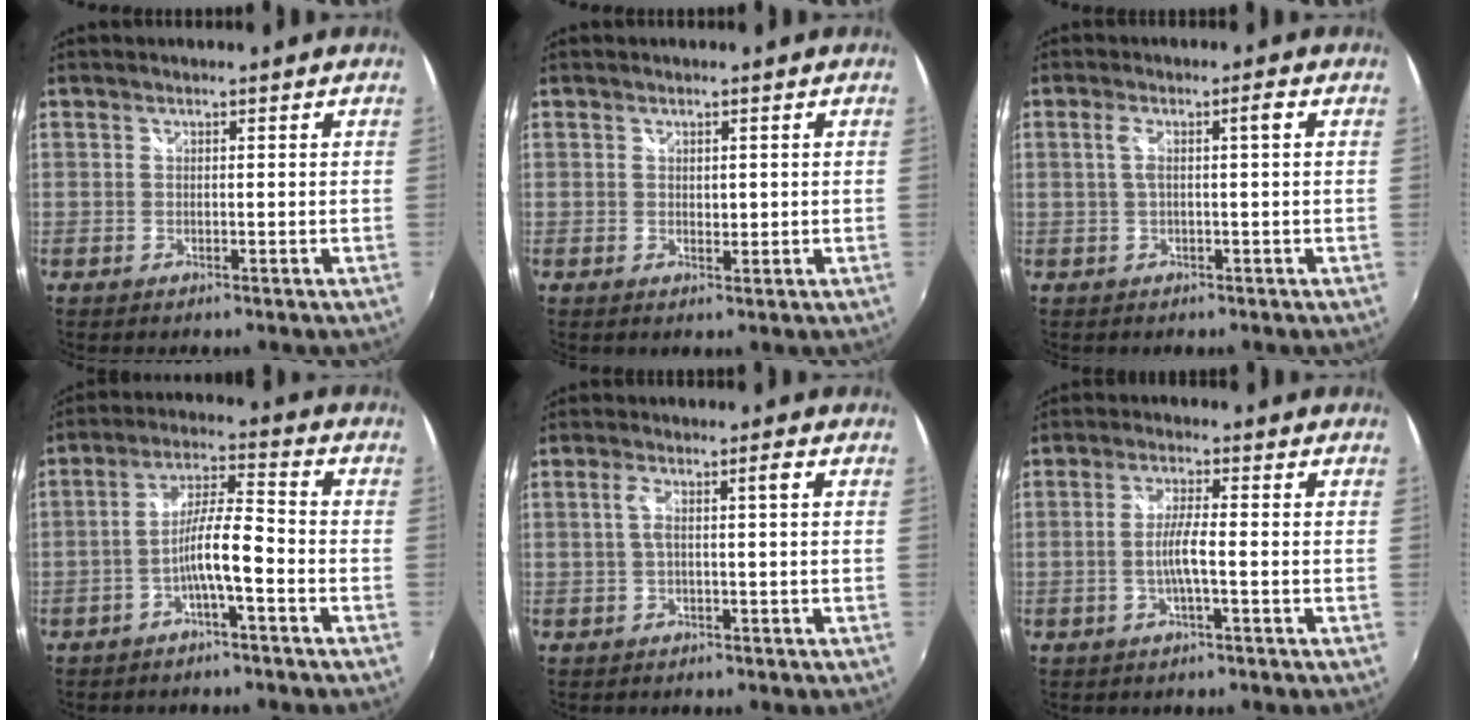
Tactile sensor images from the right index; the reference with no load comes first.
{"total": 1.0, "force": [0.2, 0.7, 0.6], "torque": [-0.008, 0.000, 0.003]}
{"total": 3.0, "force": [0.0, -0.1, 3.0], "torque": [-0.054, 0.006, 0.004]}
{"total": 6.9, "force": [-3.3, 0.7, 6.0], "torque": [-0.123, 0.014, -0.058]}
{"total": 2.9, "force": [-0.3, -0.1, 2.9], "torque": [-0.054, 0.005, -0.001]}
{"total": 4.0, "force": [-1.4, -0.1, 3.8], "torque": [-0.076, 0.003, -0.026]}